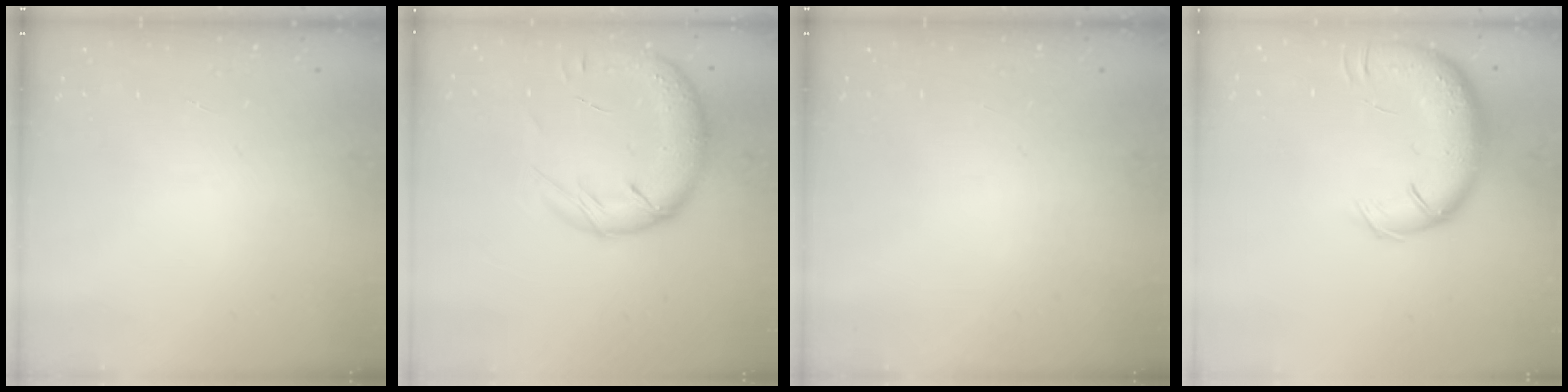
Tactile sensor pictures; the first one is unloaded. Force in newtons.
{"total": 18.0, "press": 17.4, "slide": 4.4}
{"total": 0.0}
{"total": 13.8, "press": 13.3, "slide": 3.7}